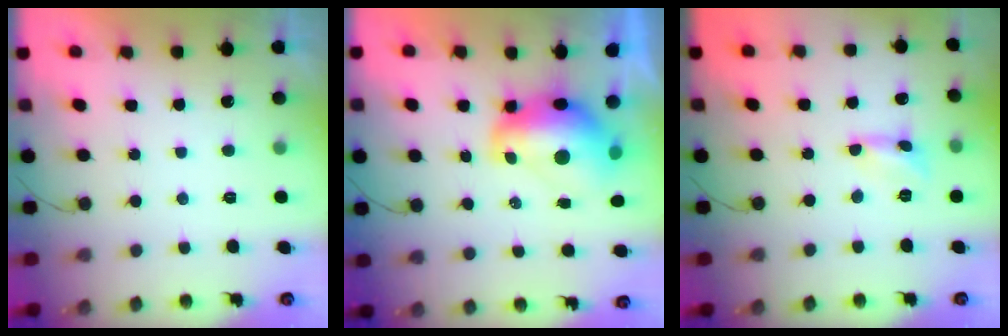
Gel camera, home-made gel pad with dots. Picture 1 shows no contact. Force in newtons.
{"total": 11.3, "press": 11.2, "slide": 1.0}
{"total": 1.6, "press": 1.6, "slide": 0.1}